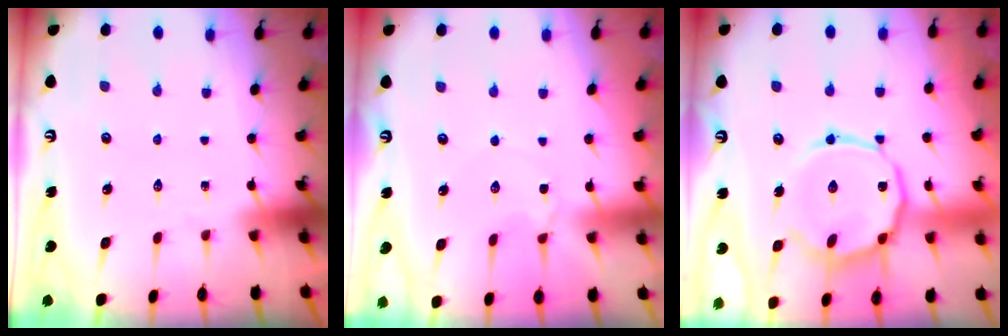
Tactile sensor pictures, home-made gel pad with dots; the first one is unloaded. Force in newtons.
{"total": 3.4, "press": 3.4, "slide": 0.5}
{"total": 13.8, "press": 13.8, "slide": 1.3}